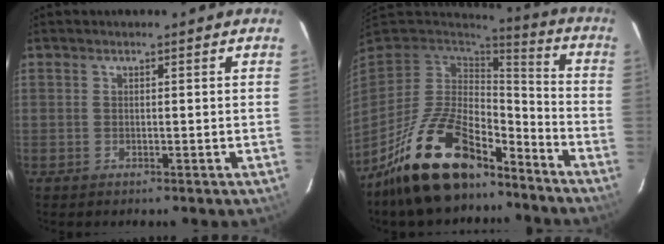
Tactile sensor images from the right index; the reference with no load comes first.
{"total": 20.7, "force": [-14.4, 8.7, 12.0], "torque": [-0.242, -0.006, -0.242]}